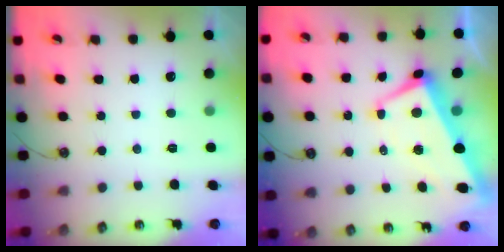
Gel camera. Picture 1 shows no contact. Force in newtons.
{"total": 1.8, "press": 1.1, "slide": 1.3}